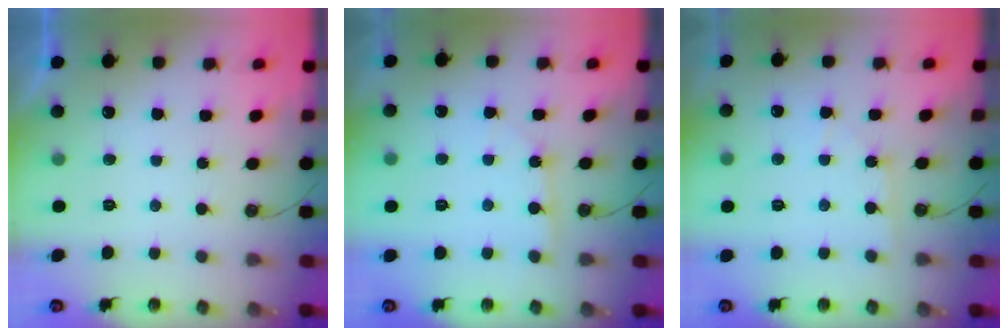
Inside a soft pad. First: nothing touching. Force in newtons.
{"total": 3.1, "press": 3.0, "slide": 0.4}
{"total": 3.9, "press": 3.9, "slide": 0.5}